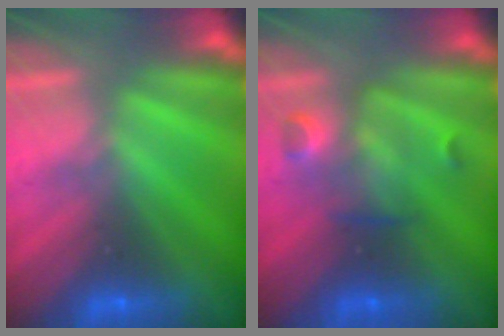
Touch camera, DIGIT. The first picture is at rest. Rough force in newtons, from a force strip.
{"total": 2.8}